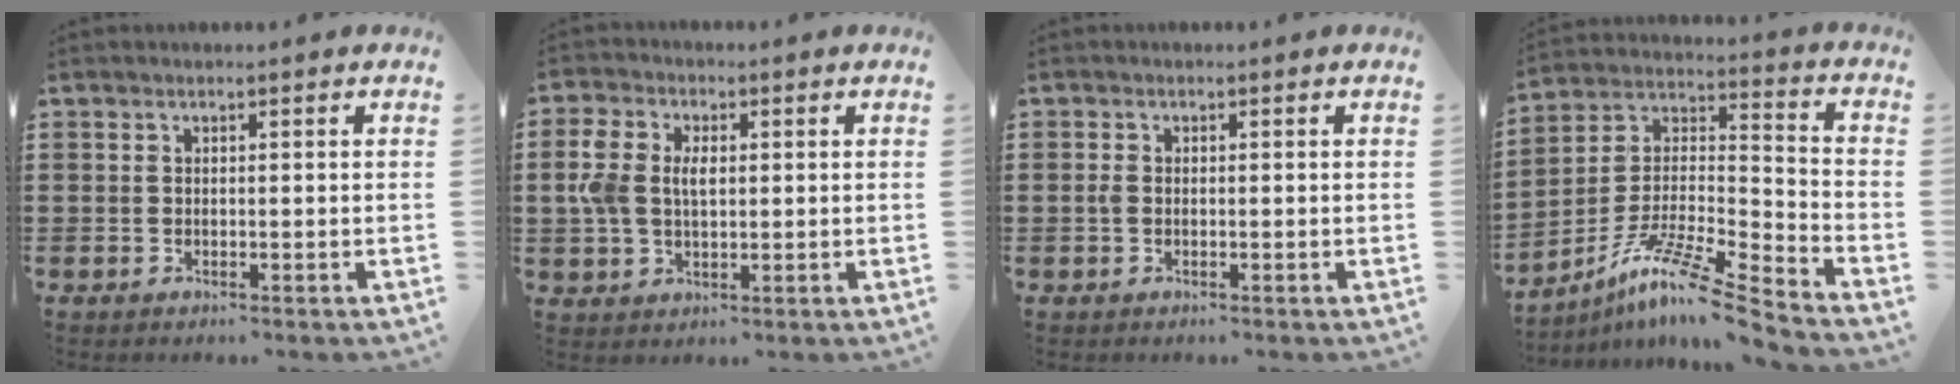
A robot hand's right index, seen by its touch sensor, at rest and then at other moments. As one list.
[{"total": 5.1, "force": [0.5, 3.3, 3.9], "torque": [-0.097, 0.008, 0.002]}, {"total": 1.1, "force": [-0.2, 0.7, 0.9], "torque": [-0.027, 0.001, -0.007]}, {"total": 10.9, "force": [-8.8, 0.2, 6.5], "torque": [-0.119, 0.006, -0.174]}]